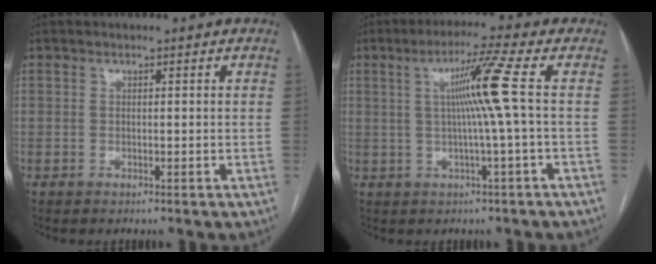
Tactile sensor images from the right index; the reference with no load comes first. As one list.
[{"total": 7.7, "force": [0.9, -2.1, 7.4], "torque": [-0.131, 0.006, 0.023]}]